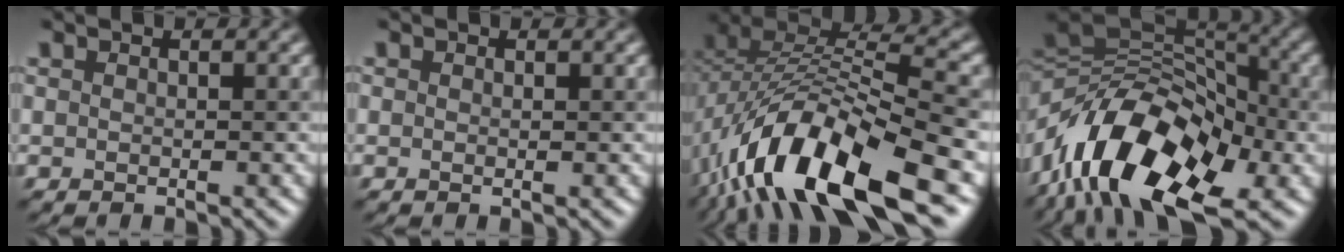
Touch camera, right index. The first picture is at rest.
{"total": 0.0}
{"total": 13.4, "force": [-6.4, 5.1, 10.6], "torque": [-0.190, 0.007, -0.117]}
{"total": 14.6, "force": [-5.8, 8.4, 10.6], "torque": [-0.178, 0.028, -0.118]}